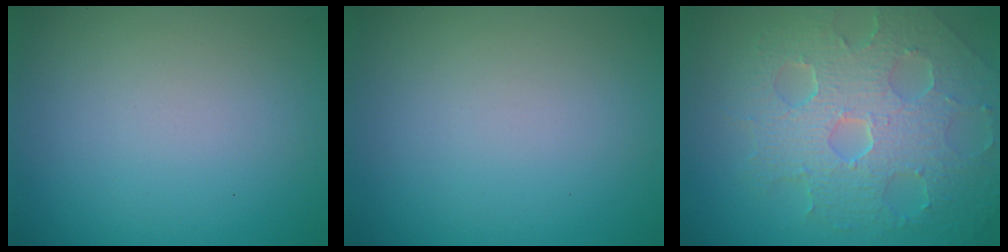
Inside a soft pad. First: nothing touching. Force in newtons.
{"total": 0.0}
{"total": 8.6, "press": 5.9, "slide": 6.2}